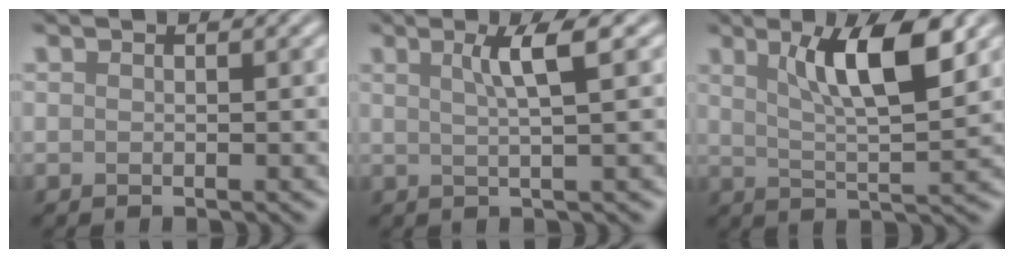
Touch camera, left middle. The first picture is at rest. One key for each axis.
{"total": 3.4, "fx": 1.2, "fy": 0.6, "fz": 3.2, "tx": -0.044, "ty": 0.006, "tz": 0.017}
{"total": 6.9, "fx": 3.0, "fy": 1.6, "fz": 6.0, "tx": -0.097, "ty": -0.002, "tz": 0.049}